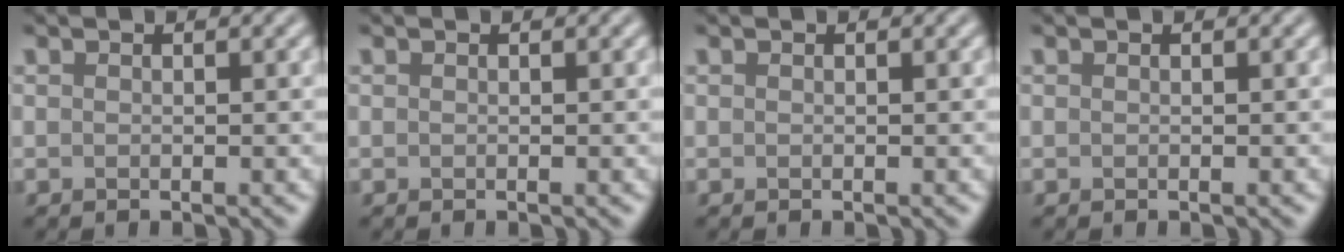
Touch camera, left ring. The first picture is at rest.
{"total": 0.0}
{"total": 0.0}
{"total": 0.0}